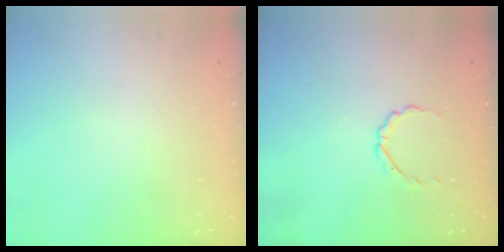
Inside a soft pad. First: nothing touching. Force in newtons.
{"total": 2.0, "press": 1.8, "slide": 0.7}